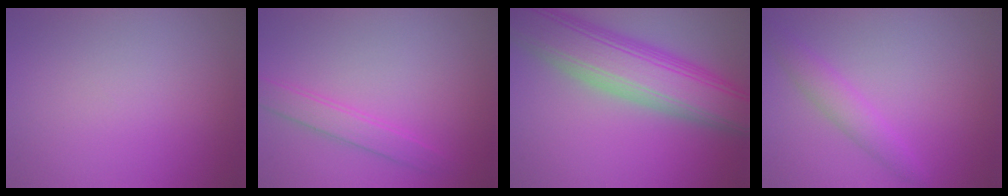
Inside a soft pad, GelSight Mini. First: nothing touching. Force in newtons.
{"total": 2.3, "press": 2.3, "slide": 0.1}
{"total": 10.8, "press": 10.7, "slide": 0.7}
{"total": 2.6, "press": 2.6, "slide": 0.1}